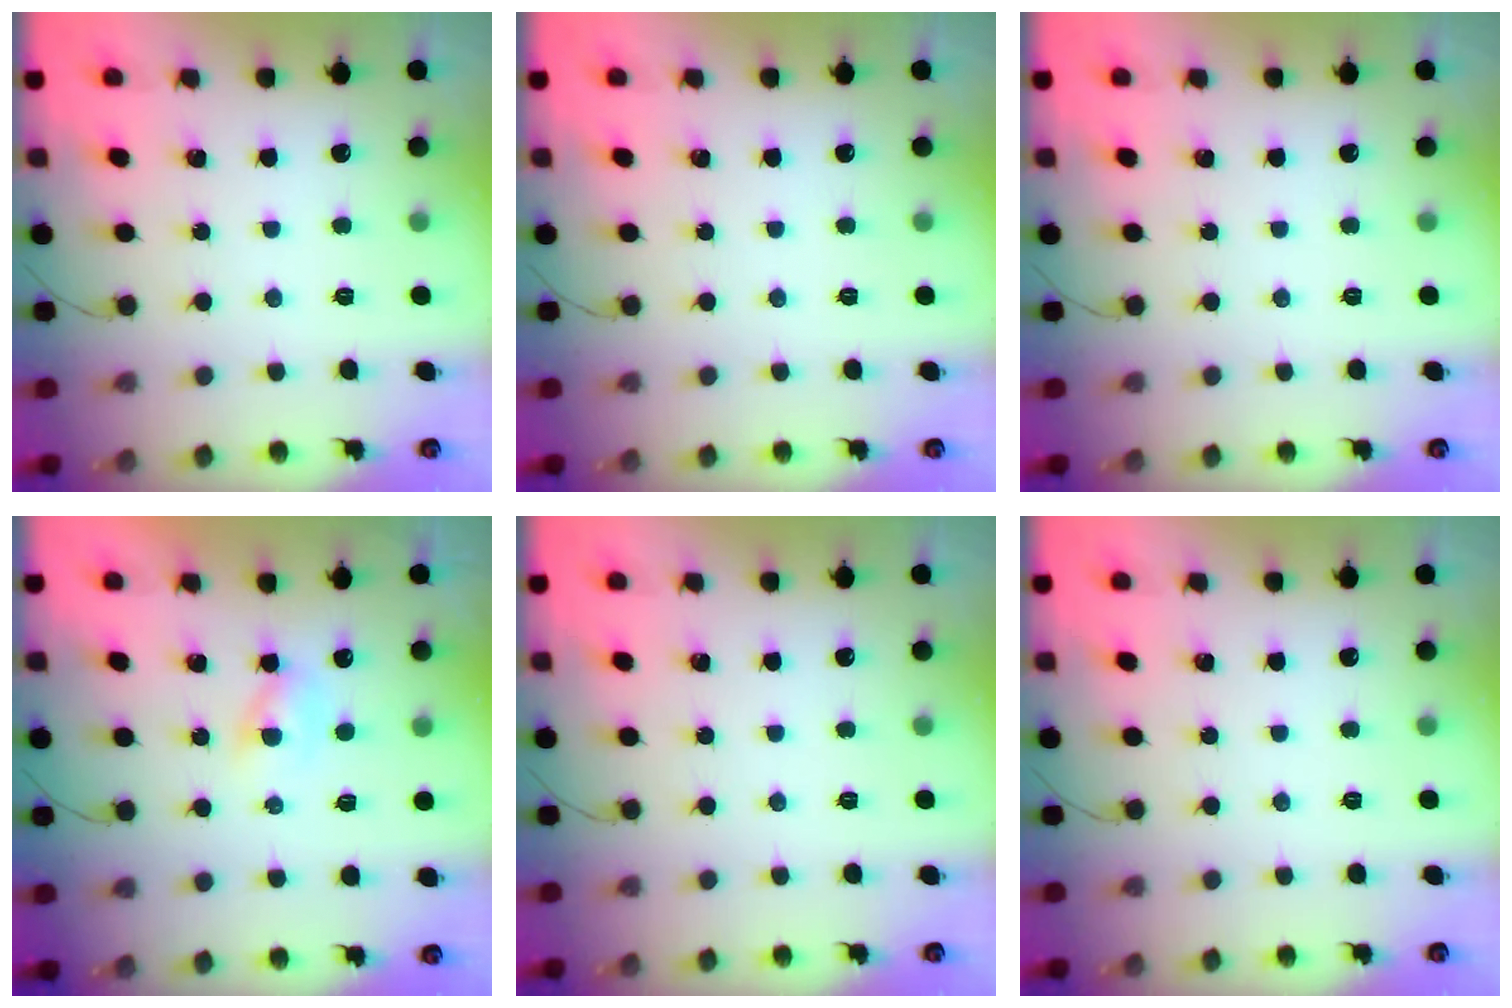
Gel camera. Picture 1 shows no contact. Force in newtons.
{"total": 0.0}
{"total": 0.0}
{"total": 1.7, "press": 1.5, "slide": 0.7}
{"total": 0.0}
{"total": 0.0}